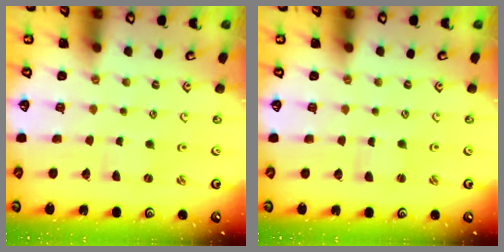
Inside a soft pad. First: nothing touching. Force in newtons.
{"total": 1.0, "press": 1.0, "slide": 0.0}